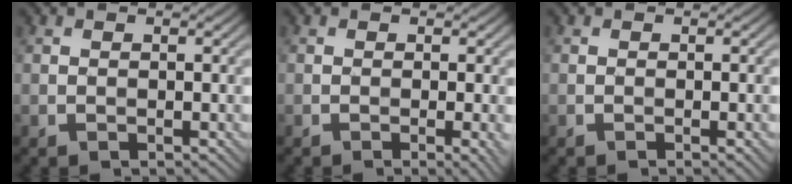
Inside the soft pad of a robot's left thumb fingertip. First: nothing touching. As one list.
[{"total": 2.0, "force": [-0.5, 0.3, 1.9], "torque": [-0.030, 0.000, -0.011]}, {"total": 1.1, "force": [-0.3, 0.1, 1.0], "torque": [-0.016, -0.001, -0.007]}]